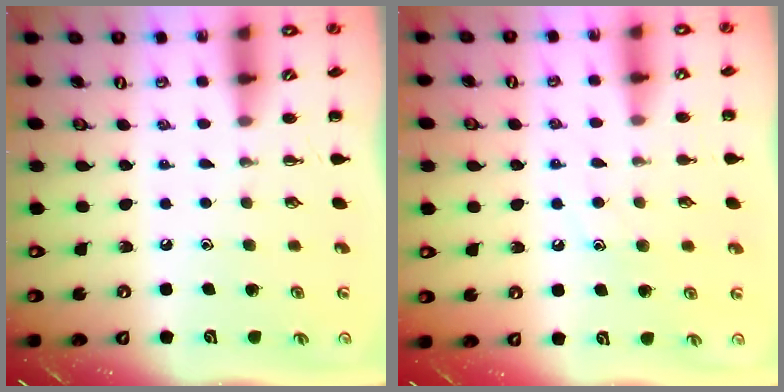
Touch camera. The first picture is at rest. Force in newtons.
{"total": 7.4, "press": 7.3, "slide": 1.3}